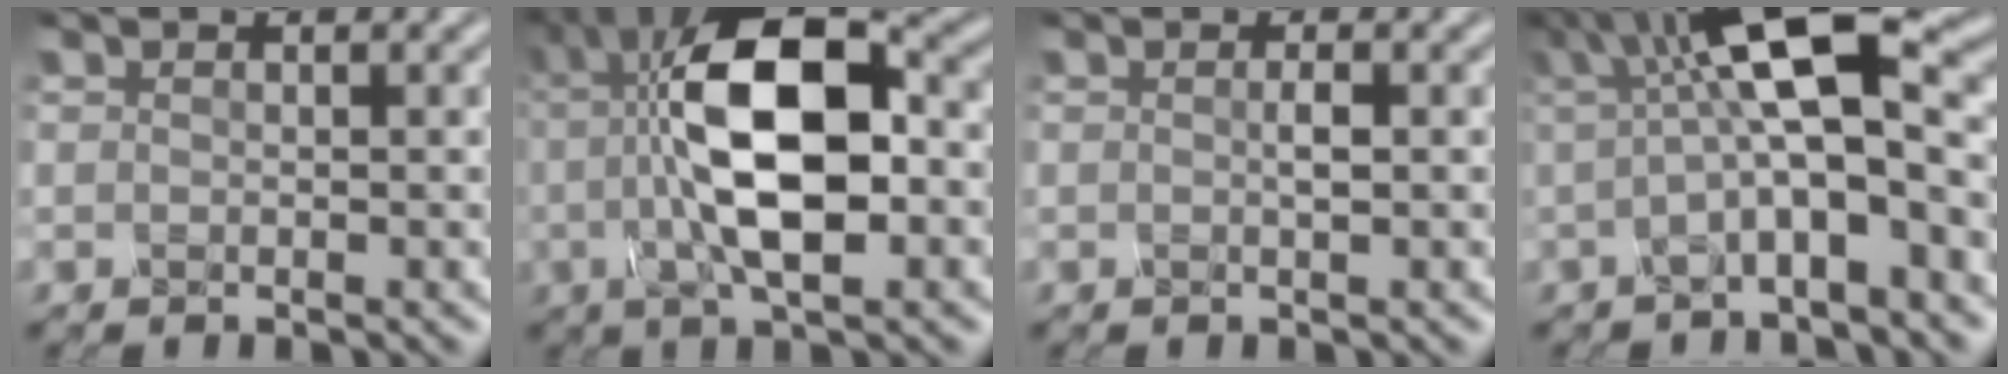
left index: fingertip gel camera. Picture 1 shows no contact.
{"total": 11.0, "force": [0.2, 4.1, 10.2], "torque": [-0.169, 0.011, -0.004]}
{"total": 0.8, "force": [-0.1, 0.0, 0.7], "torque": [-0.015, -0.002, -0.001]}
{"total": 9.0, "force": [1.2, 2.4, 8.6], "torque": [-0.131, 0.011, 0.010]}